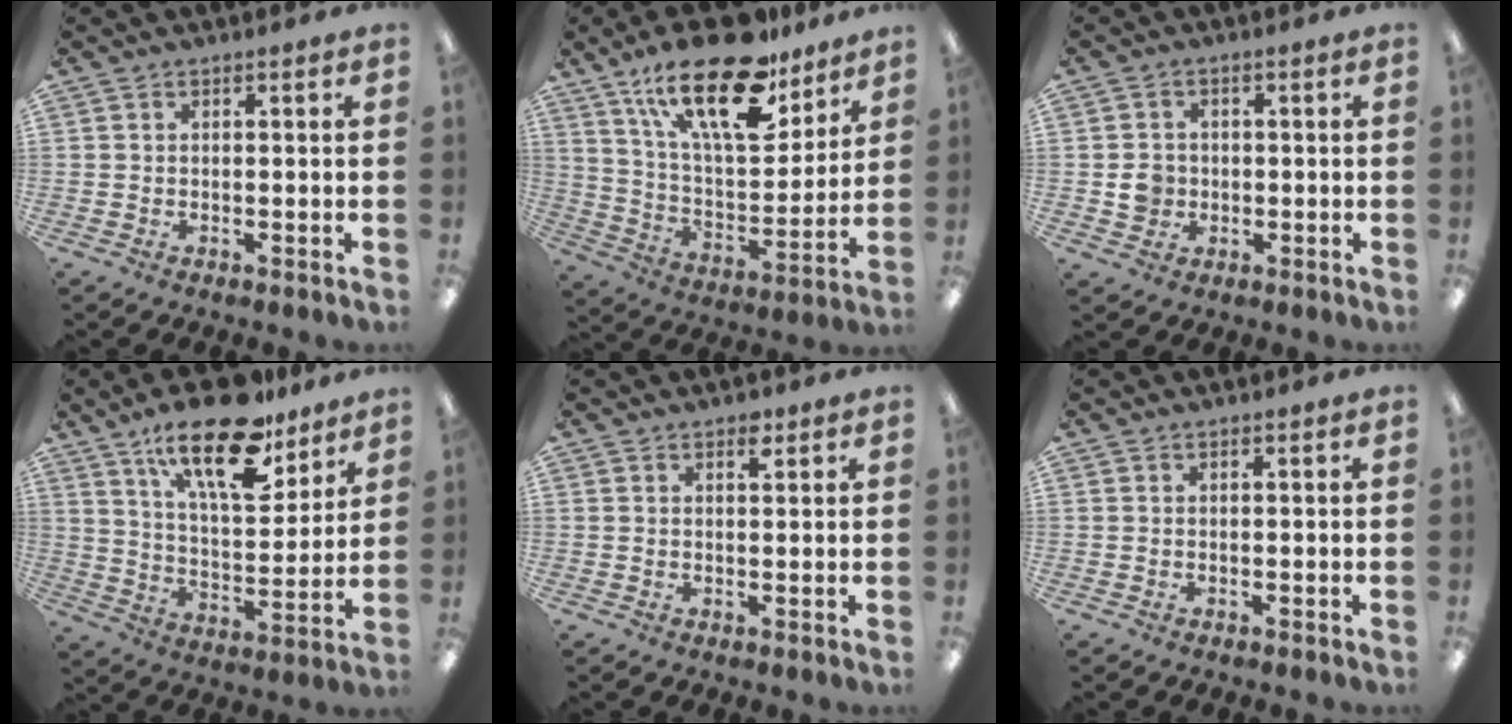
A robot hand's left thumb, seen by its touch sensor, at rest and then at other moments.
{"total": 24.4, "force": [15.8, 10.0, 15.7], "torque": [-0.272, -0.087, 0.271]}
{"total": 4.1, "force": [-0.4, 3.8, 1.5], "torque": [-0.013, 0.002, -0.010]}
{"total": 20.9, "force": [14.0, 8.4, 13.0], "torque": [-0.208, -0.075, 0.236]}
{"total": 2.1, "force": [1.5, 1.0, 1.2], "torque": [-0.001, -0.009, 0.021]}
{"total": 0.0}